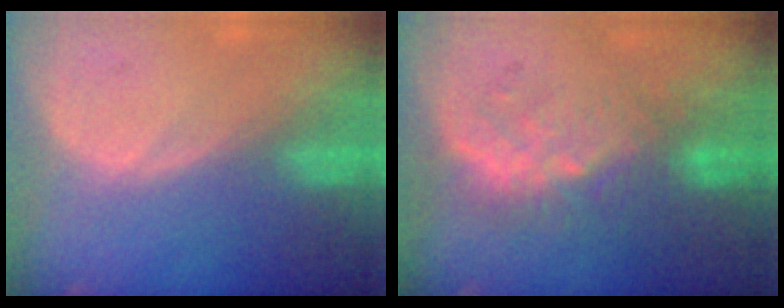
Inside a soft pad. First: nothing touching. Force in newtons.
{"total": 6.7, "press": 6.5, "slide": 1.7}